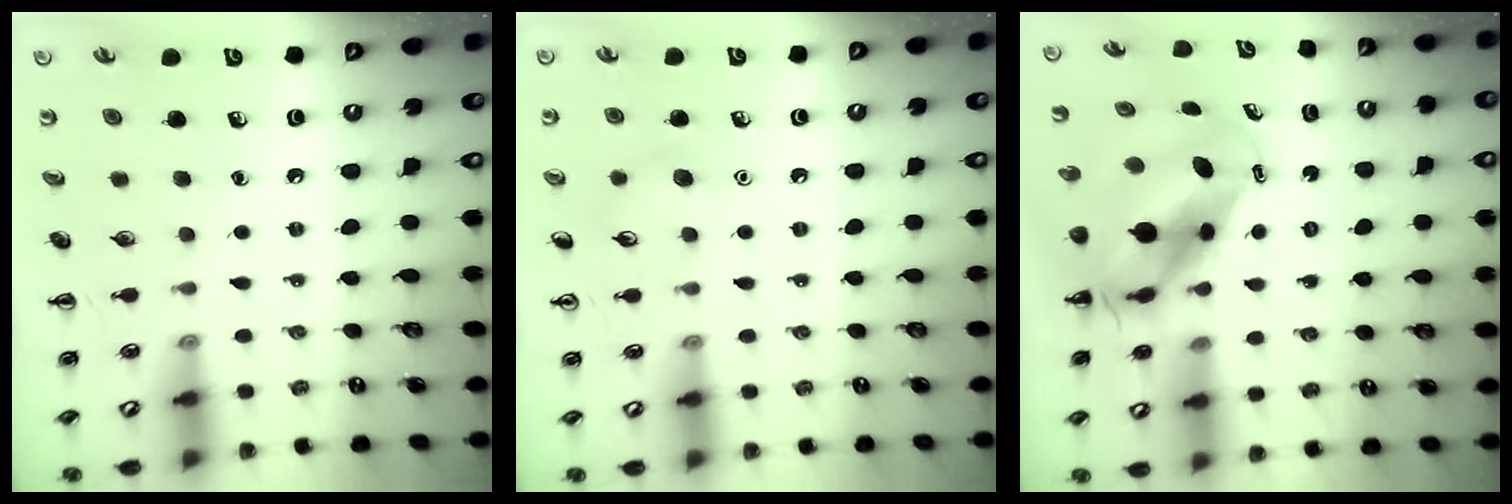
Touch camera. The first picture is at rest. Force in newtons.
{"total": 5.2, "press": 5.0, "slide": 1.5}
{"total": 7.3, "press": 7.0, "slide": 2.1}